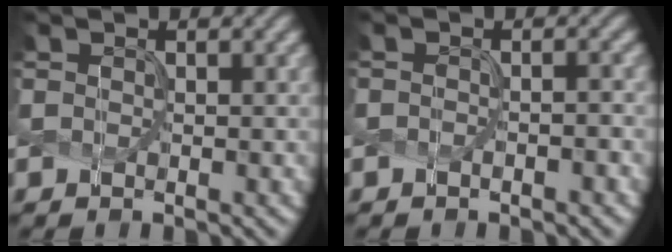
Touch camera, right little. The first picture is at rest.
{"total": 1.0, "force": [-0.5, 0.3, 0.8], "torque": [-0.009, -0.001, -0.010]}